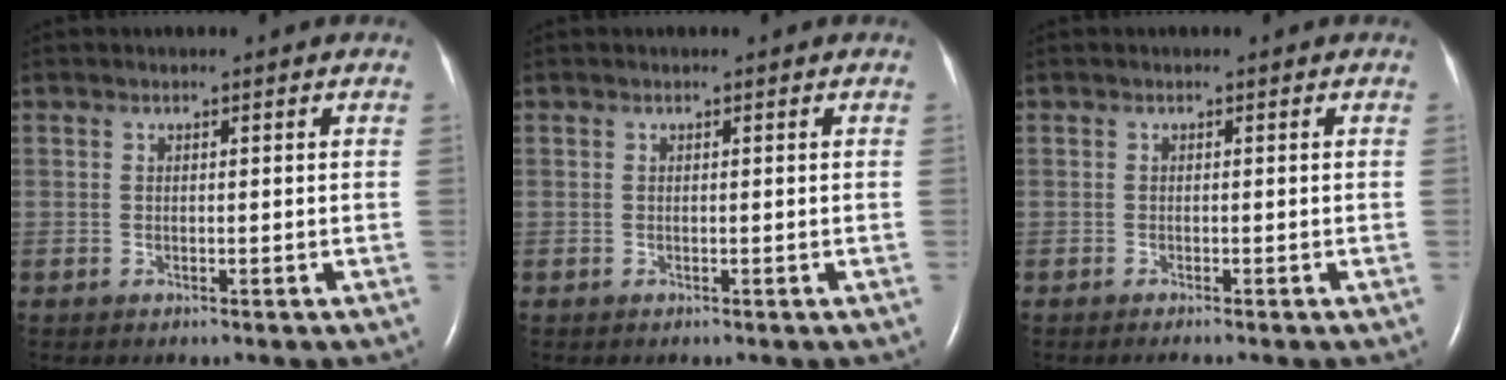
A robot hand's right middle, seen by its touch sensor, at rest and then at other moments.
{"total": 0.0}
{"total": 1.7, "force": [-1.4, -0.3, 0.9], "torque": [-0.011, 0.001, -0.016]}